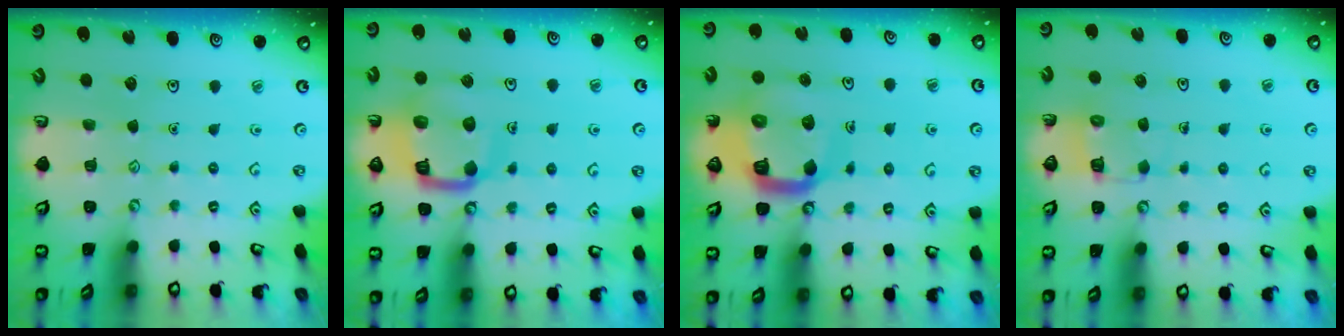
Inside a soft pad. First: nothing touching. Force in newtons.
{"total": 13.4, "press": 13.3, "slide": 1.6}
{"total": 14.2, "press": 14.1, "slide": 1.7}
{"total": 5.6, "press": 5.6, "slide": 0.4}